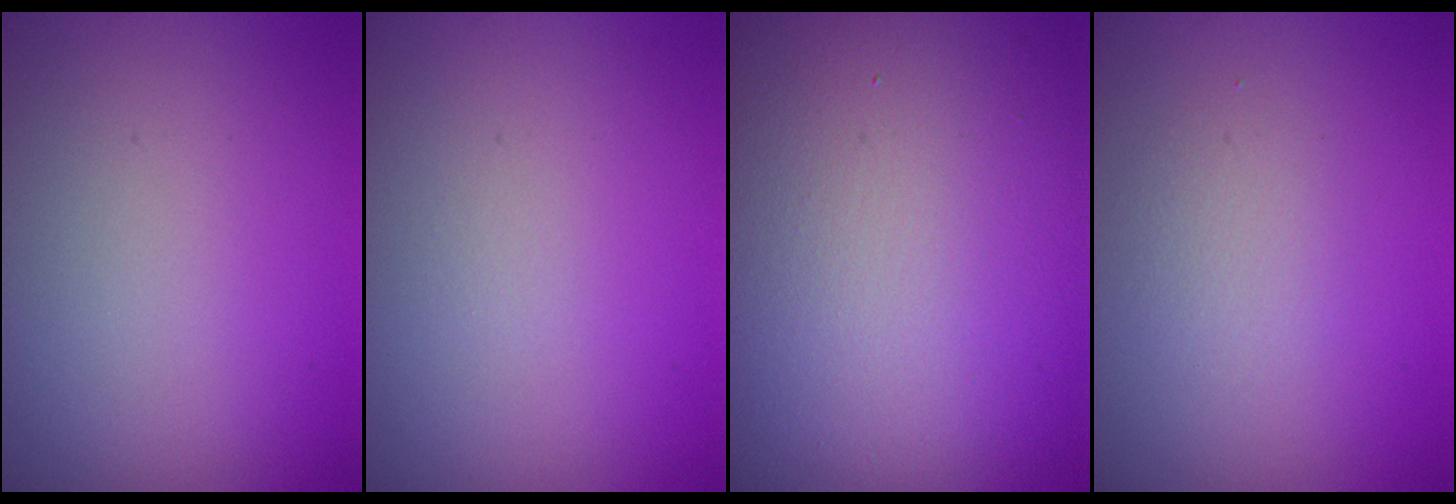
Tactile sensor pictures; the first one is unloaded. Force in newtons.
{"total": 0.0}
{"total": 18.3, "press": 18.3, "slide": 1.0}
{"total": 1.5, "press": 1.4, "slide": 0.1}